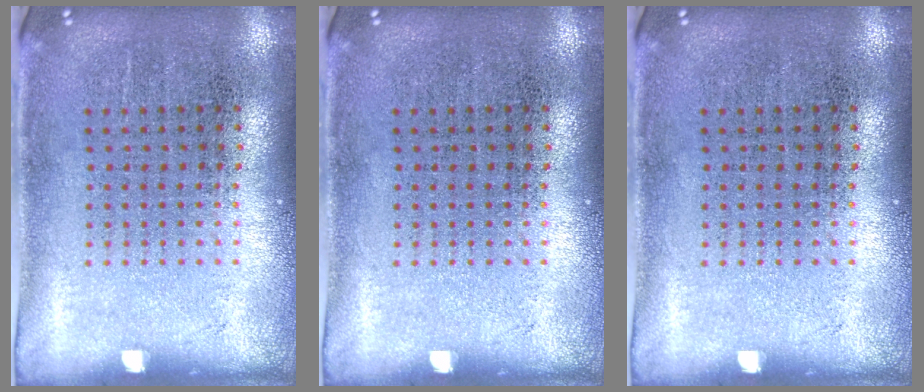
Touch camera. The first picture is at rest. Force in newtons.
{"total": 0.0}
{"total": 0.0}